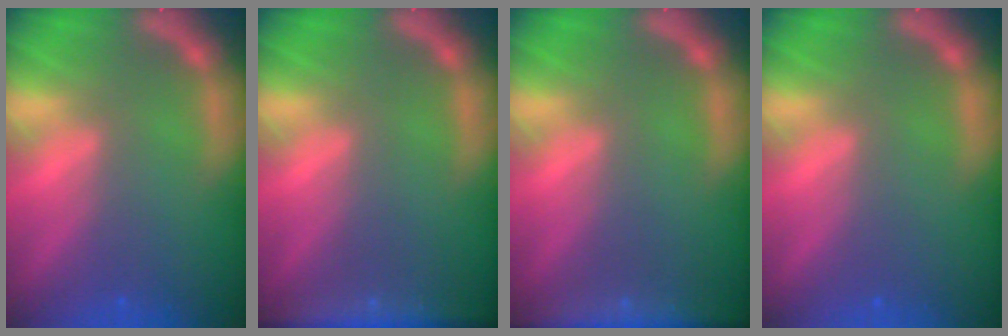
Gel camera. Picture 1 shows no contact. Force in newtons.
{"total": 6.0}
{"total": 7.0}
{"total": 0.0}